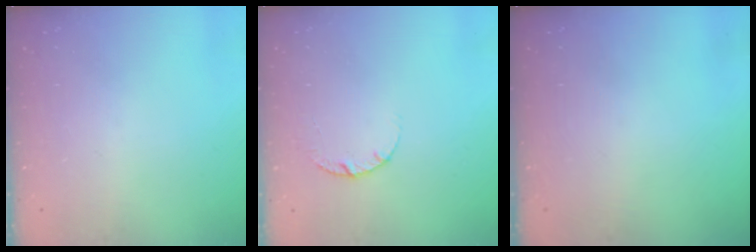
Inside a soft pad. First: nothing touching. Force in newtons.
{"total": 3.6, "press": 3.6, "slide": 0.5}
{"total": 0.0}